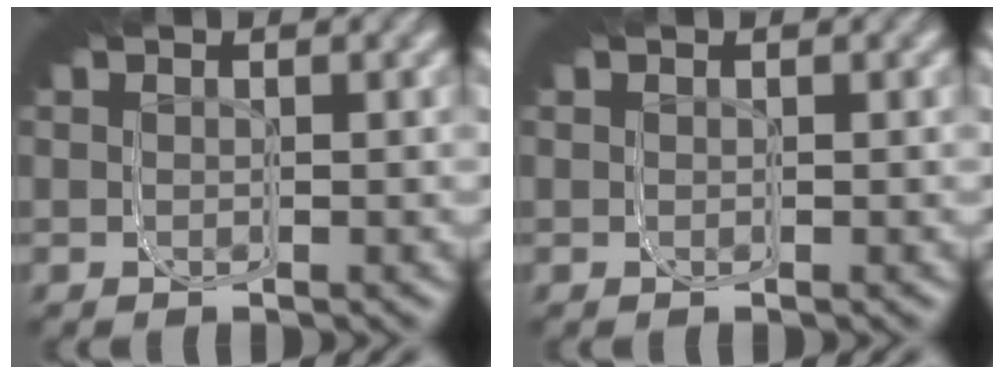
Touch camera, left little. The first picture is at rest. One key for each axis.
{"total": 0.0}